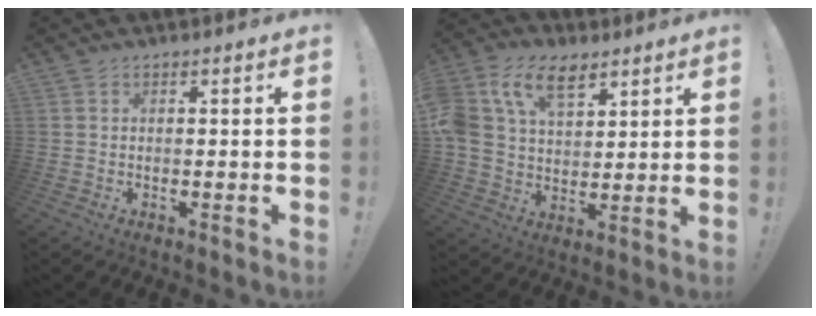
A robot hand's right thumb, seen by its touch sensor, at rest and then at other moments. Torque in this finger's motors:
{"motor_torque": [1.58, 1.61, 1.55, 0.25, 0.61]}